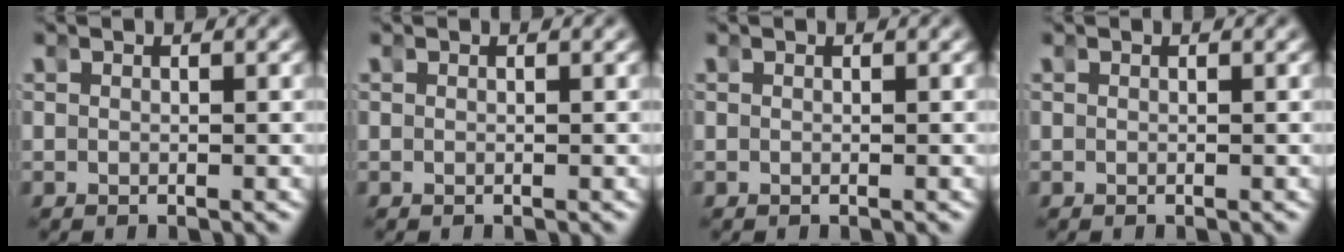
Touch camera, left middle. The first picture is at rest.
{"total": 0.0}
{"total": 0.0}
{"total": 0.0}